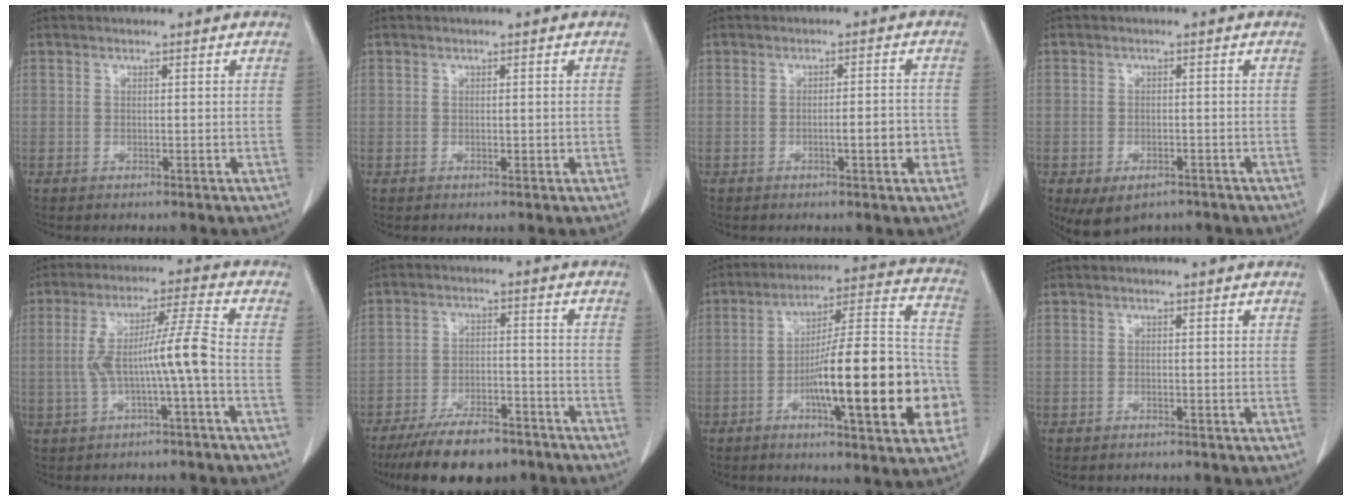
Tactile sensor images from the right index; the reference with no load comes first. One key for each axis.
{"total": 0.8, "fx": 0.0, "fy": 0.5, "fz": 0.6, "tx": -0.009, "ty": -0.001, "tz": 0.003}
{"total": 3.9, "fx": -1.2, "fy": 0.8, "fz": 3.7, "tx": -0.054, "ty": 0.001, "tz": -0.014}
{"total": 6.2, "fx": -4.1, "fy": 3.4, "fz": 3.1, "tx": -0.052, "ty": -0.003, "tz": -0.054}
{"total": 8.7, "fx": -1.5, "fy": -0.4, "fz": 8.5, "tx": -0.165, "ty": 0.026, "tz": -0.024}
{"total": 12.3, "fx": -9.7, "fy": 4.1, "fz": 6.3, "tx": -0.098, "ty": -0.005, "tz": -0.157}
{"total": 22.8, "fx": -6.4, "fy": 3.5, "fz": 21.6, "tx": -0.277, "ty": 0.019, "tz": -0.090}
{"total": 0.7, "fx": -0.6, "fy": 0.2, "fz": 0.2, "tx": -0.010, "ty": -0.001, "tz": -0.008}